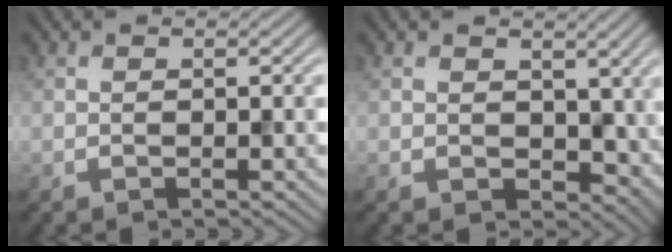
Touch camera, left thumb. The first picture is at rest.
{"total": 4.7, "force": [0.8, 3.4, 3.2], "torque": [-0.065, -0.010, 0.015]}